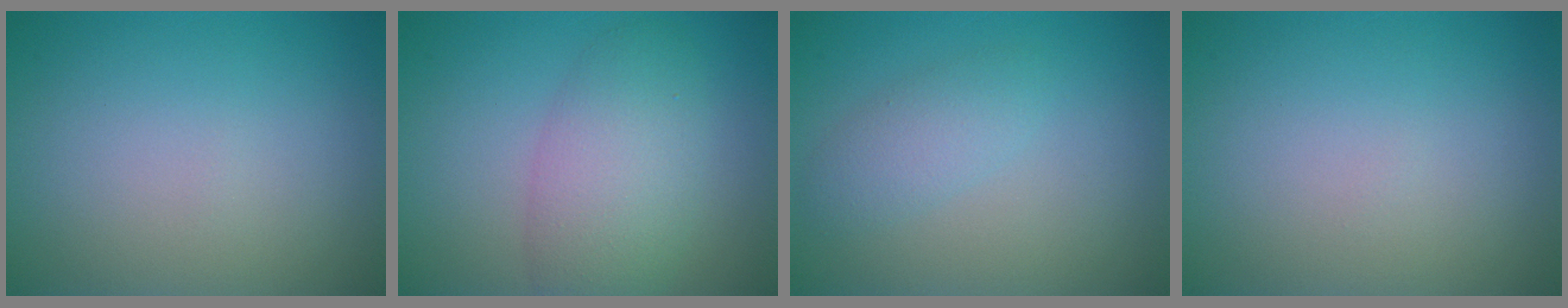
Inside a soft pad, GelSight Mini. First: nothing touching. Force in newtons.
{"total": 5.1, "press": 5.1, "slide": 0.3}
{"total": 2.1, "press": 2.1, "slide": 0.1}
{"total": 0.0}